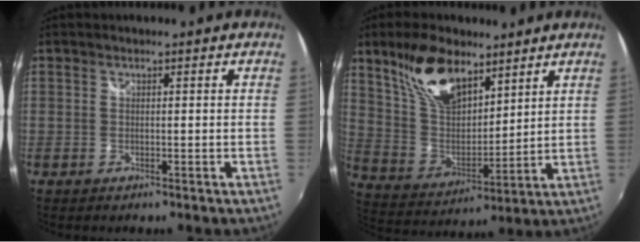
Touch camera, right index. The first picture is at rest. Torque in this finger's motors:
{"motor_torque": [1.08, 1.05, 0.57, 0.14]}